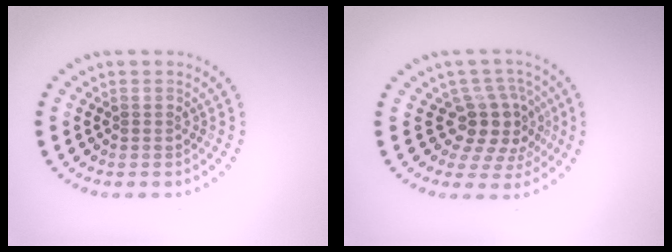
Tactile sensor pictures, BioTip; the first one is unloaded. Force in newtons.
{"total": 4.3, "press": 3.3, "slide": 2.8}